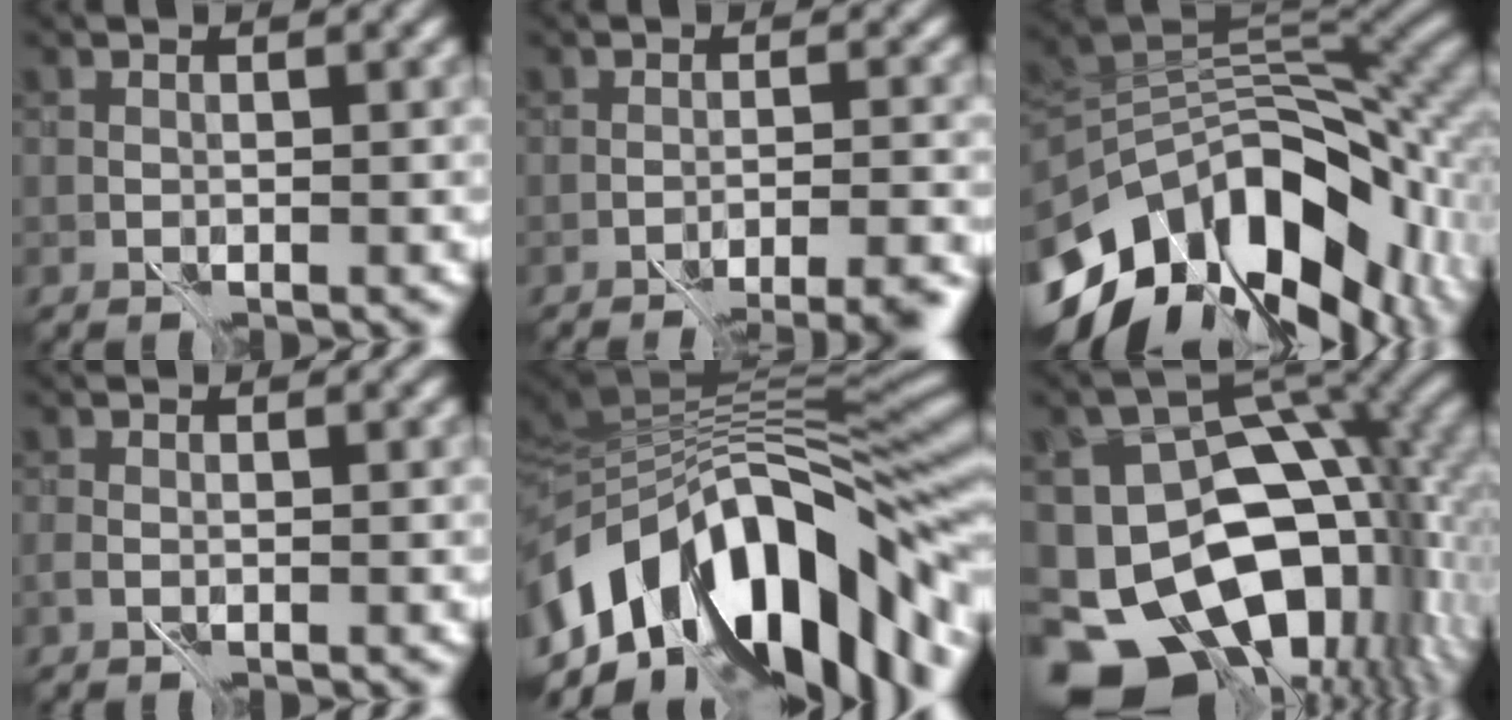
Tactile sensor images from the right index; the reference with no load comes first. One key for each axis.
{"total": 7.1, "fx": -6.5, "fy": 0.9, "fz": 2.6, "tx": -0.028, "ty": 0.006, "tz": -0.070}
{"total": 14.6, "fx": -5.2, "fy": 8.9, "fz": 10.4, "tx": -0.174, "ty": 0.002, "tz": -0.084}
{"total": 1.1, "fx": -0.7, "fy": 0.6, "fz": 0.6, "tx": -0.016, "ty": -0.006, "tz": -0.014}
{"total": 14.5, "fx": -5.9, "fy": 7.3, "fz": 11.0, "tx": -0.176, "ty": 0.019, "tz": -0.101}
{"total": 17.7, "fx": -6.0, "fy": 11.2, "fz": 12.3, "tx": -0.200, "ty": -0.034, "tz": -0.073}